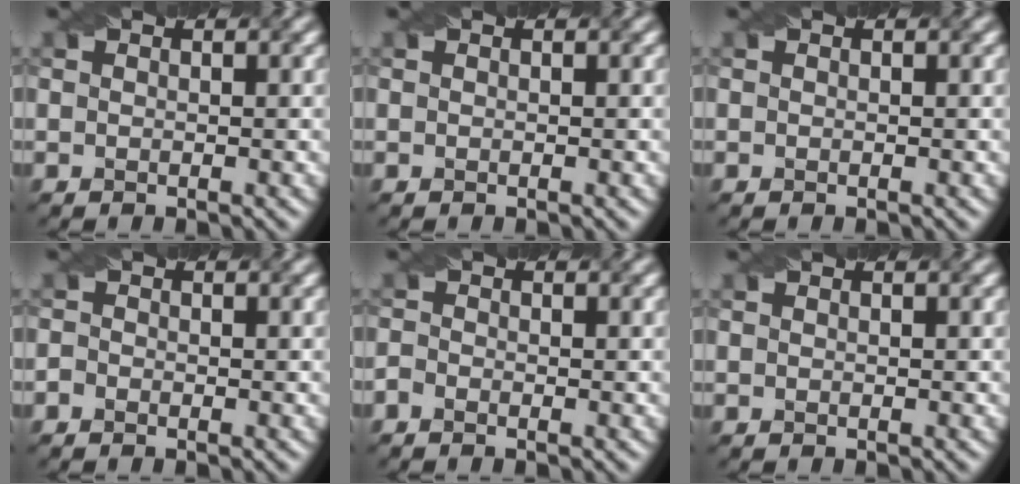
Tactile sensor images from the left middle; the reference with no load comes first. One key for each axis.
{"total": 0.0}
{"total": 0.0}
{"total": 0.7, "fx": -0.5, "fy": 0.4, "fz": 0.1, "tx": -0.003, "ty": -0.003, "tz": -0.011}
{"total": 0.9, "fx": -0.7, "fy": 0.5, "fz": 0.3, "tx": -0.009, "ty": -0.003, "tz": -0.015}
{"total": 0.0}